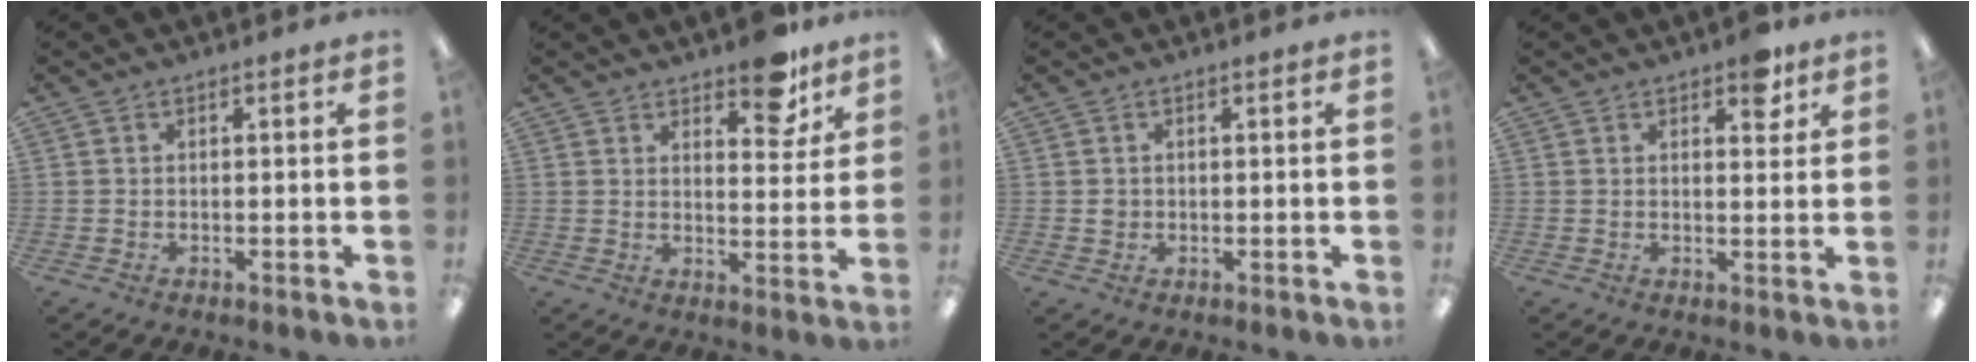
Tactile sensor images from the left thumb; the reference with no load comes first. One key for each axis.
{"total": 9.5, "fx": 7.3, "fy": 3.9, "fz": 4.7, "tx": -0.047, "ty": -0.048, "tz": 0.125}
{"total": 1.3, "fx": 0.2, "fy": 1.2, "fz": 0.5, "tx": -0.011, "ty": 0.005, "tz": 0.002}
{"total": 5.4, "fx": 3.4, "fy": 2.6, "fz": 3.3, "tx": -0.025, "ty": -0.014, "tz": 0.053}